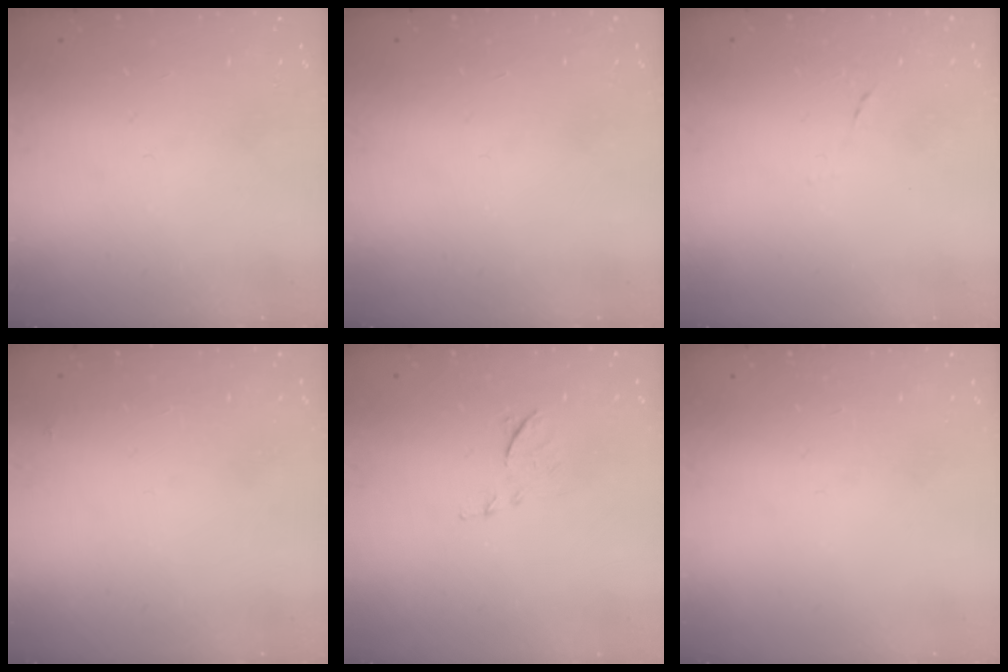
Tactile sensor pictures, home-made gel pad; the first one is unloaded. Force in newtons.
{"total": 0.0}
{"total": 4.9, "press": 4.7, "slide": 1.1}
{"total": 3.1, "press": 3.1, "slide": 0.3}
{"total": 6.6, "press": 6.6, "slide": 0.5}
{"total": 0.0}